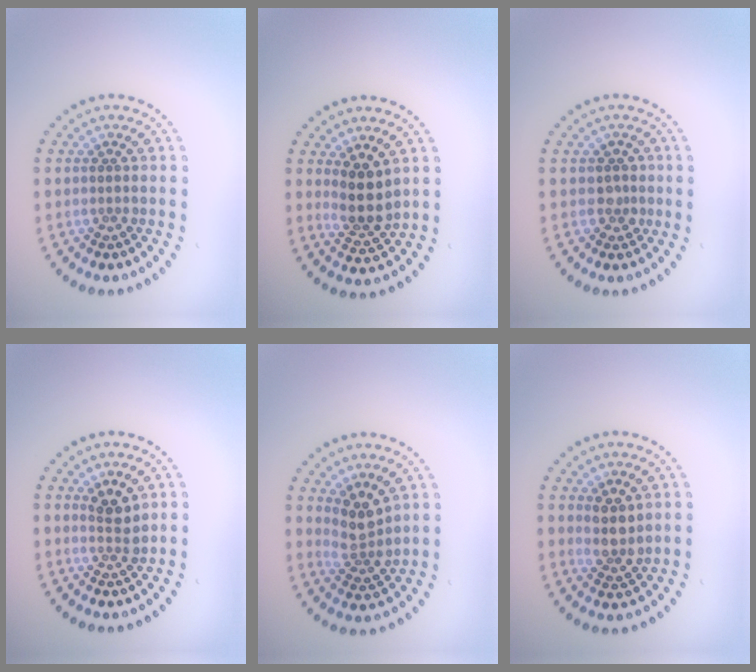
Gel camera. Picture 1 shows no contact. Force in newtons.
{"total": 3.2, "press": 2.7, "slide": 1.7}
{"total": 1.4, "press": 1.2, "slide": 0.8}
{"total": 1.9, "press": 1.5, "slide": 1.1}
{"total": 2.9, "press": 2.3, "slide": 1.8}
{"total": 2.4, "press": 2.0, "slide": 1.2}